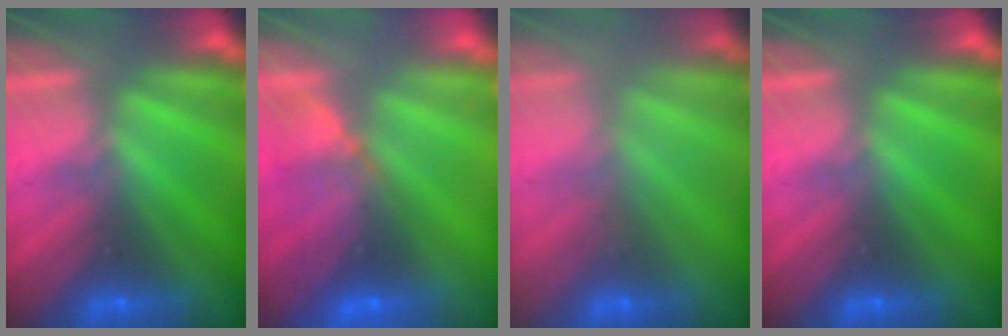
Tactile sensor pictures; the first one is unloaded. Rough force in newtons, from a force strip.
{"total": 8.7}
{"total": 2.5}
{"total": 0.0}